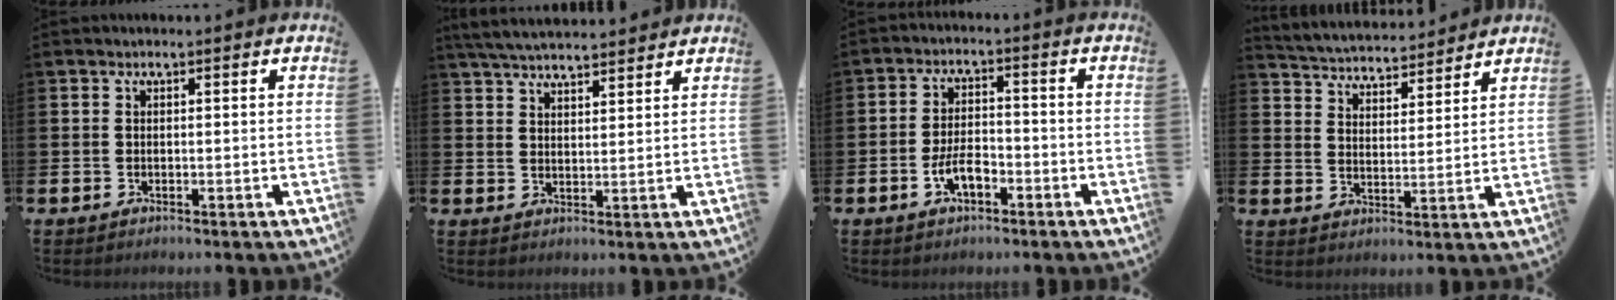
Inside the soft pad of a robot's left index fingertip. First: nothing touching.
{"total": 4.8, "force": [4.6, 0.6, 1.0], "torque": [-0.033, -0.017, 0.085]}
{"total": 4.5, "force": [-2.2, 2.1, 3.4], "torque": [-0.064, 0.007, -0.043]}
{"total": 4.5, "force": [4.4, 1.0, 0.0], "torque": [-0.021, -0.036, 0.073]}